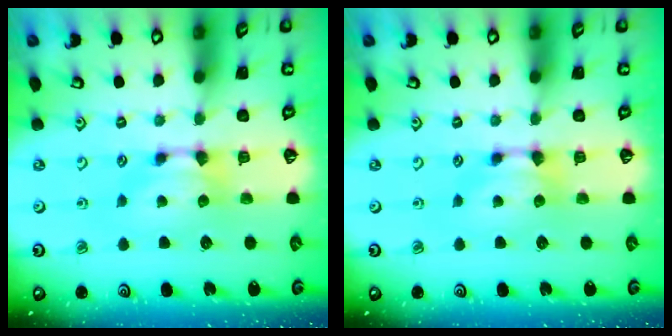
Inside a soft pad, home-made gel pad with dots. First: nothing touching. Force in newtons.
{"total": 0.0}